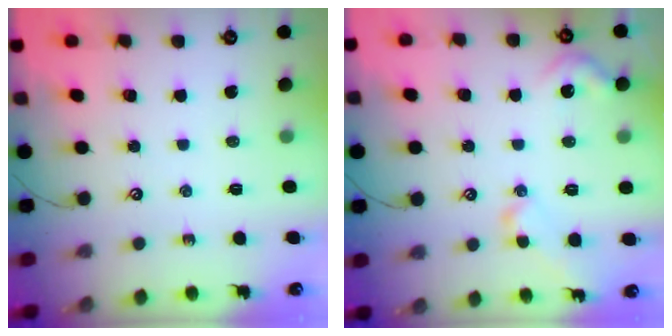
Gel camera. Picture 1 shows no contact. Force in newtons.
{"total": 4.7, "press": 4.6, "slide": 0.8}